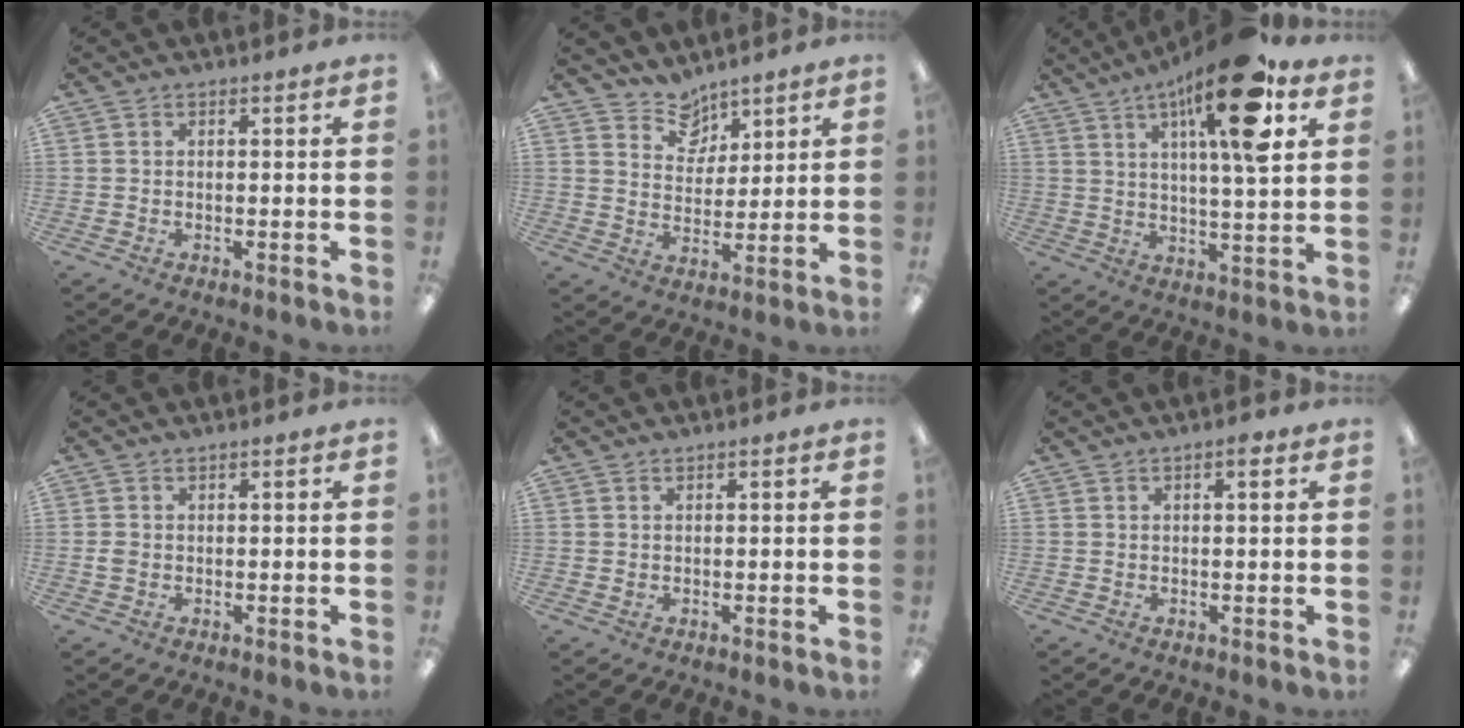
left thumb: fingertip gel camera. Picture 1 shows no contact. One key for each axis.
{"total": 7.4, "fx": 6.3, "fy": 3.9, "fz": 0.6, "tx": -0.008, "ty": -0.047, "tz": 0.118}
{"total": 18.0, "fx": 9.6, "fy": 4.4, "fz": 14.5, "tx": -0.228, "ty": -0.037, "tz": 0.145}
{"total": 1.1, "fx": 0.0, "fy": 0.9, "fz": 0.6, "tx": -0.011, "ty": 0.003, "tz": 0.000}
{"total": 0.6, "fx": 0.4, "fy": 0.3, "fz": 0.2, "tx": -0.005, "ty": 0.002, "tz": 0.008}
{"total": 2.1, "fx": 1.2, "fy": 0.5, "fz": 1.7, "tx": -0.021, "ty": -0.003, "tz": 0.015}